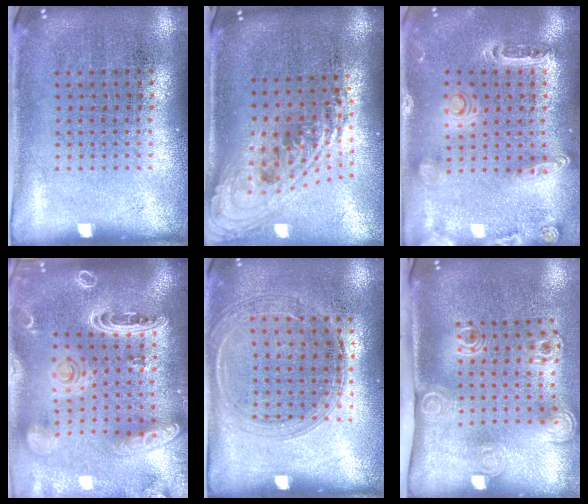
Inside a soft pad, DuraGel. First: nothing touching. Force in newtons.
{"total": 2.4, "press": 1.7, "slide": 1.7}
{"total": 1.4, "press": 1.4, "slide": 0.3}
{"total": 3.7, "press": 3.0, "slide": 2.2}
{"total": 1.5, "press": 1.4, "slide": 0.3}
{"total": 2.2, "press": 1.6, "slide": 1.6}